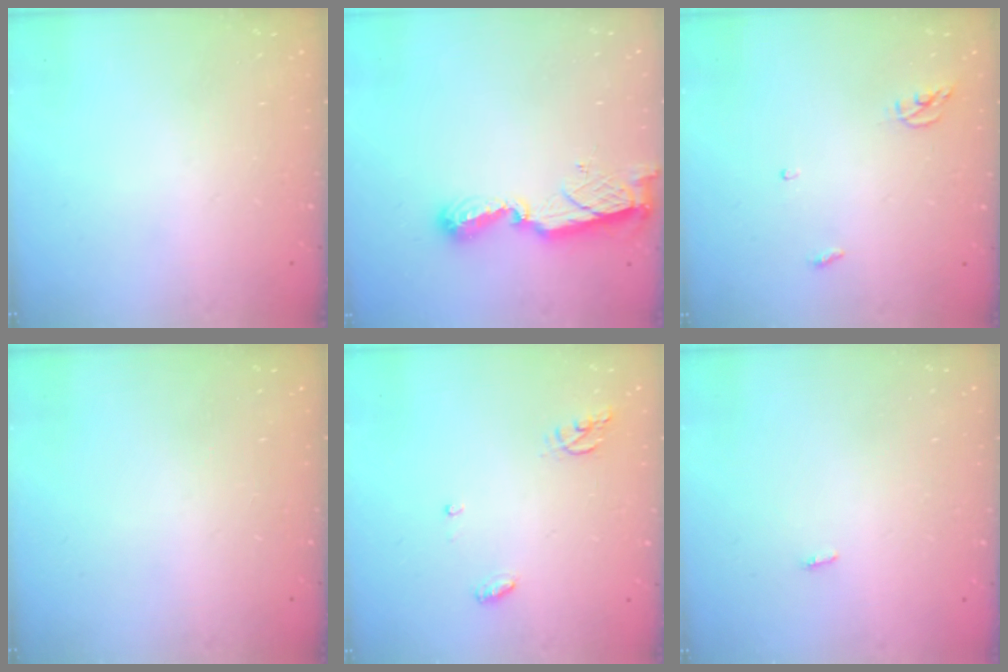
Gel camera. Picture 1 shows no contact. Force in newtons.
{"total": 8.4, "press": 8.4, "slide": 0.8}
{"total": 3.6, "press": 3.6, "slide": 0.3}
{"total": 0.0}
{"total": 5.3, "press": 5.3, "slide": 0.3}
{"total": 2.8, "press": 1.8, "slide": 2.2}